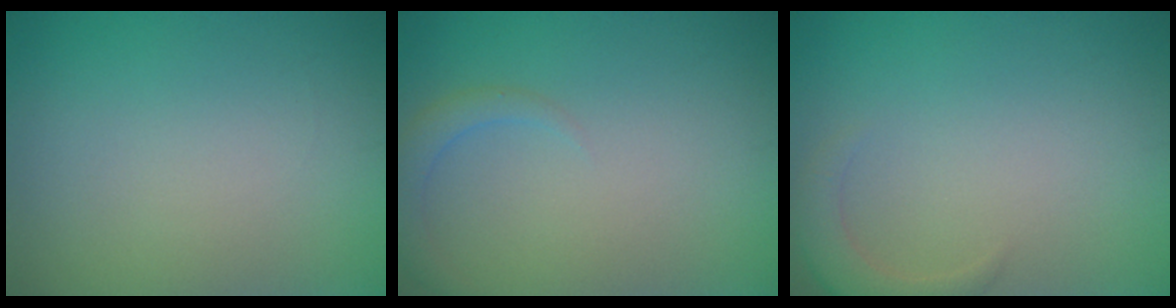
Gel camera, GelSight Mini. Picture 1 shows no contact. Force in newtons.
{"total": 1.6, "press": 1.6, "slide": 0.2}
{"total": 2.3, "press": 2.3, "slide": 0.4}